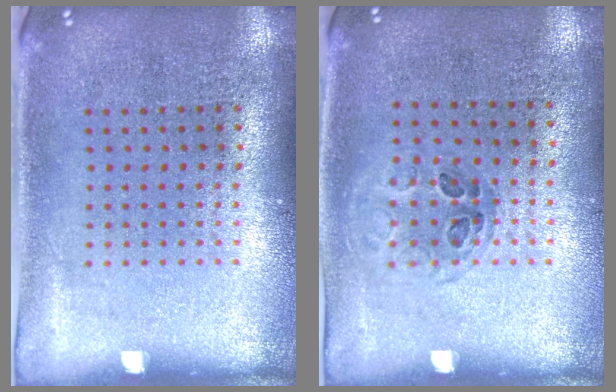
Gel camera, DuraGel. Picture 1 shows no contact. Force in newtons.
{"total": 1.0, "press": 0.7, "slide": 0.6}